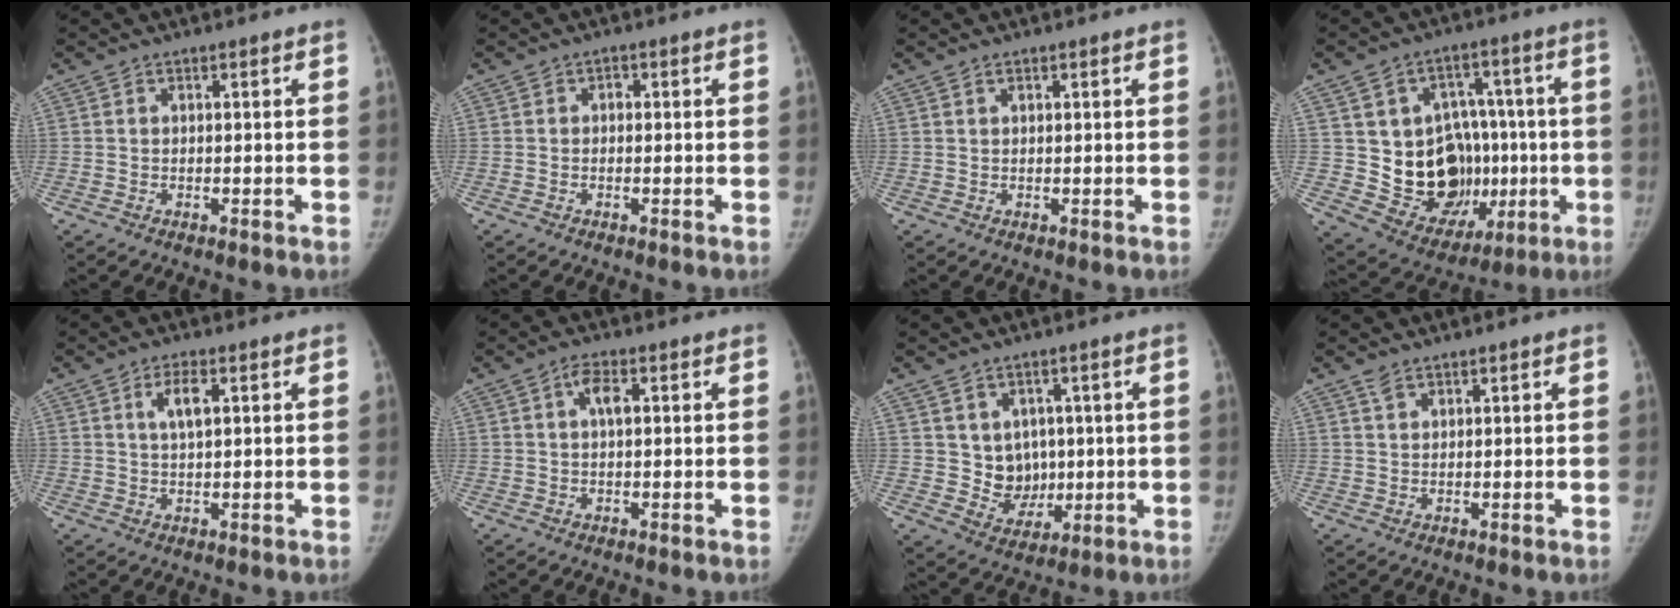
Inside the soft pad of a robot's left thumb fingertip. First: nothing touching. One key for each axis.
{"total": 1.0, "fx": 0.0, "fy": 0.8, "fz": 0.6, "tx": -0.002, "ty": 0.004, "tz": -0.006}
{"total": 0.9, "fx": 0.6, "fy": 0.4, "fz": 0.6, "tx": -0.011, "ty": 0.002, "tz": 0.011}
{"total": 19.9, "fx": -1.7, "fy": 15.2, "fz": 12.8, "tx": -0.135, "ty": 0.019, "tz": 0.008}
{"total": 4.2, "fx": 1.6, "fy": 1.5, "fz": 3.6, "tx": -0.065, "ty": 0.001, "tz": 0.029}
{"total": 3.5, "fx": 1.0, "fy": 1.5, "fz": 3.0, "tx": -0.054, "ty": 0.007, "tz": 0.016}
{"total": 7.6, "fx": 1.3, "fy": 6.5, "fz": 3.8, "tx": -0.022, "ty": -0.013, "tz": 0.037}
{"total": 1.8, "fx": 1.4, "fy": 0.8, "fz": 0.9, "tx": -0.016, "ty": 0.002, "tz": 0.029}